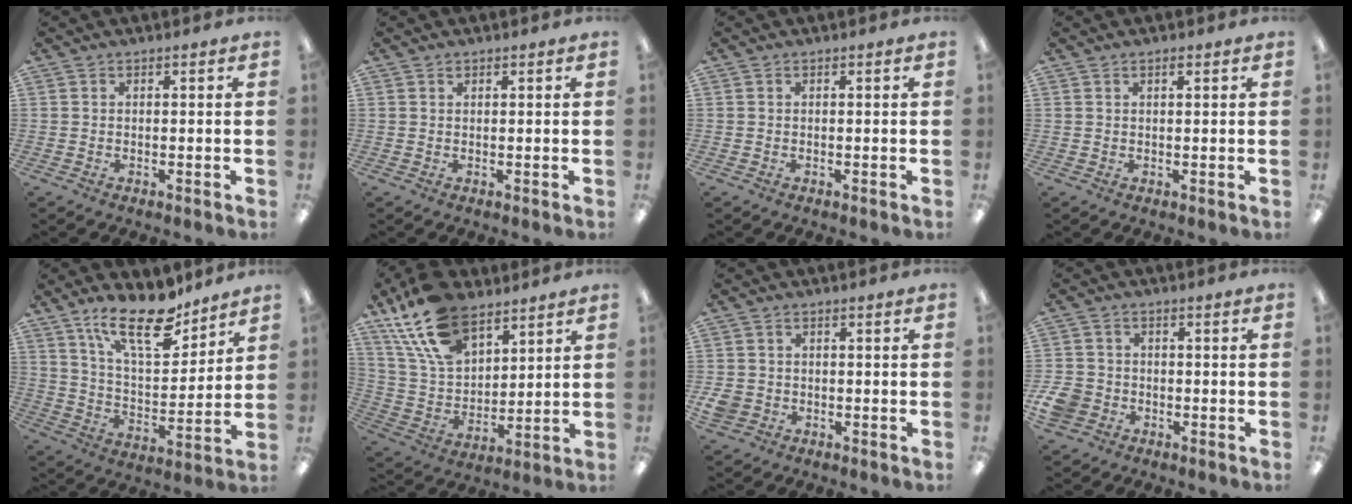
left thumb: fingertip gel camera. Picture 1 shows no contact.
{"total": 0.6, "force": [0.5, 0.3, 0.2], "torque": [-0.004, 0.001, 0.010]}
{"total": 0.0}
{"total": 0.9, "force": [0.7, 0.2, 0.5], "torque": [-0.012, 0.002, 0.012]}
{"total": 17.7, "force": [12.6, 6.7, 10.5], "torque": [-0.175, -0.070, 0.216]}
{"total": 18.2, "force": [12.3, 10.5, 8.3], "torque": [-0.172, -0.051, 0.231]}
{"total": 3.4, "force": [-1.0, 3.0, 1.3], "torque": [-0.034, 0.002, -0.020]}
{"total": 6.2, "force": [-2.1, 5.2, 2.7], "torque": [-0.071, 0.015, -0.040]}